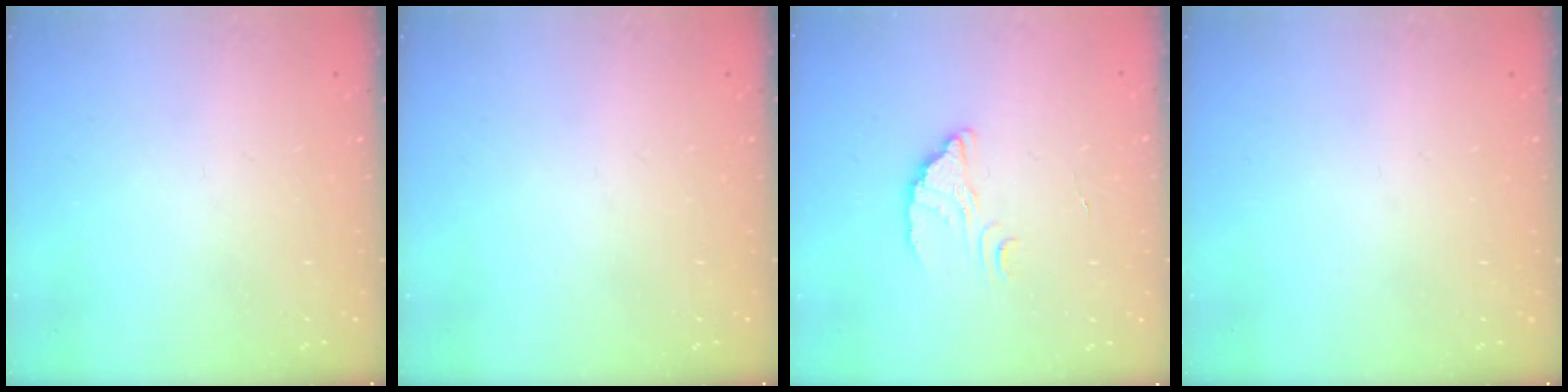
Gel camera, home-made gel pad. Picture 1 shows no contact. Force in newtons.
{"total": 0.0}
{"total": 2.4, "press": 2.4, "slide": 0.1}
{"total": 0.0}